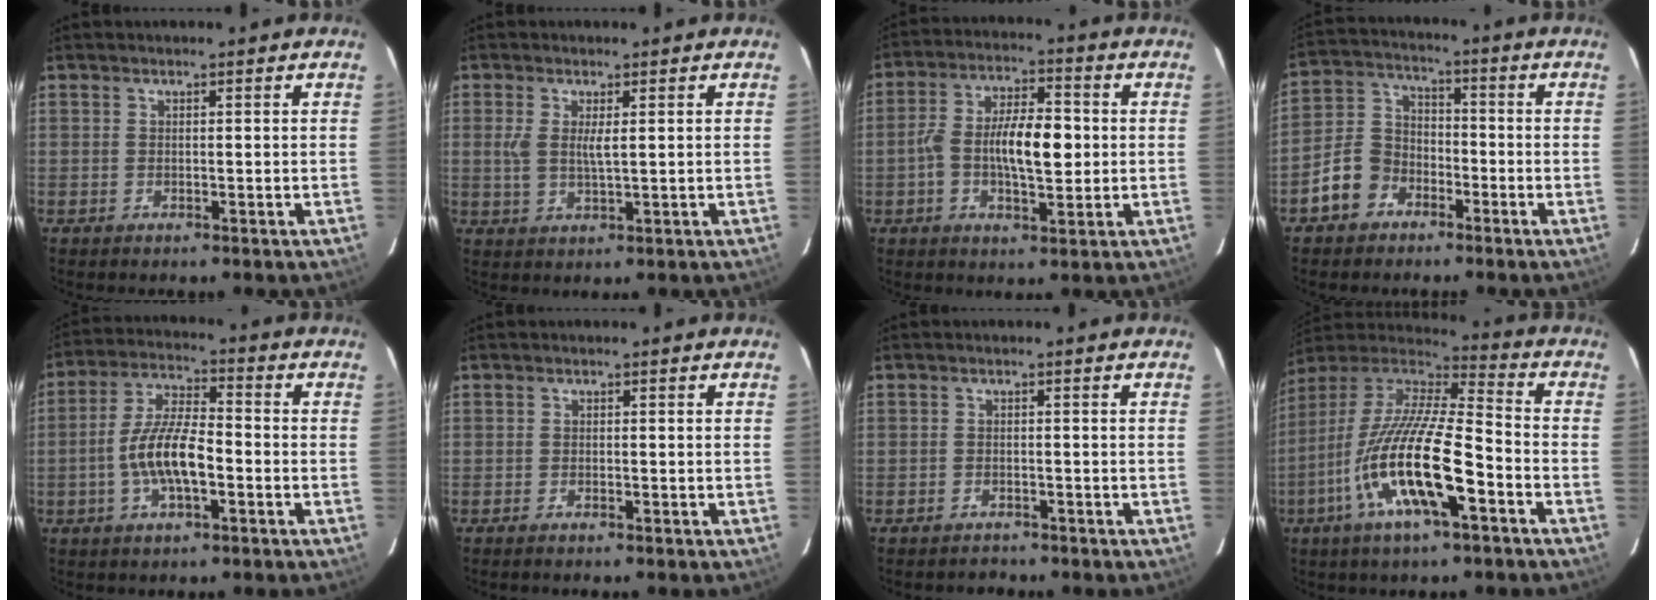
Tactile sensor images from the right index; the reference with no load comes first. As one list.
[{"total": 3.8, "force": [0.6, 1.1, 3.6], "torque": [-0.073, -0.003, 0.010]}, {"total": 10.4, "force": [-0.9, 4.2, 9.4], "torque": [-0.180, 0.014, -0.018]}, {"total": 8.4, "force": [-4.7, 6.3, 2.9], "torque": [-0.068, 0.034, -0.084]}, {"total": 10.3, "force": [-3.0, 3.3, 9.3], "torque": [-0.189, 0.006, -0.057]}, {"total": 1.0, "force": [-0.9, 0.3, 0.4], "torque": [-0.011, -0.001, -0.019]}, {"total": 2.1, "force": [-1.8, 1.1, 0.0], "torque": [-0.006, 0.007, -0.027]}, {"total": 20.2, "force": [-8.1, 4.6, 17.9], "torque": [-0.336, -0.030, -0.160]}]